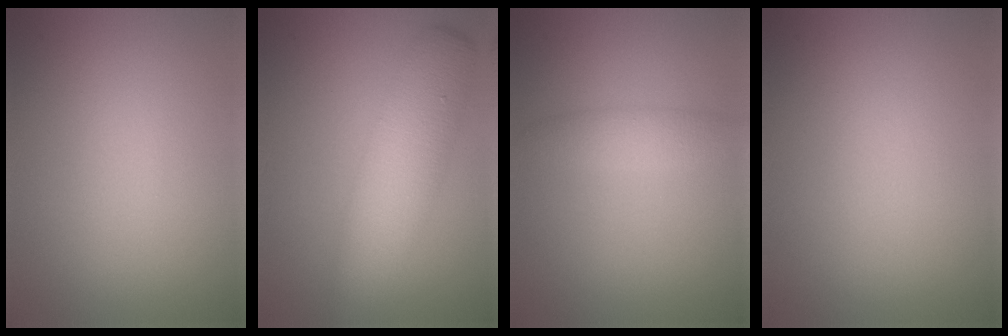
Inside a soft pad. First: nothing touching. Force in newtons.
{"total": 6.4, "press": 6.3, "slide": 0.5}
{"total": 1.9, "press": 1.9, "slide": 0.0}
{"total": 0.0}